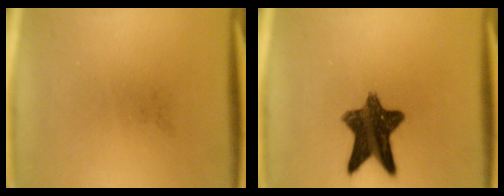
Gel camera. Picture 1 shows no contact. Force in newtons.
{"total": 11.0}